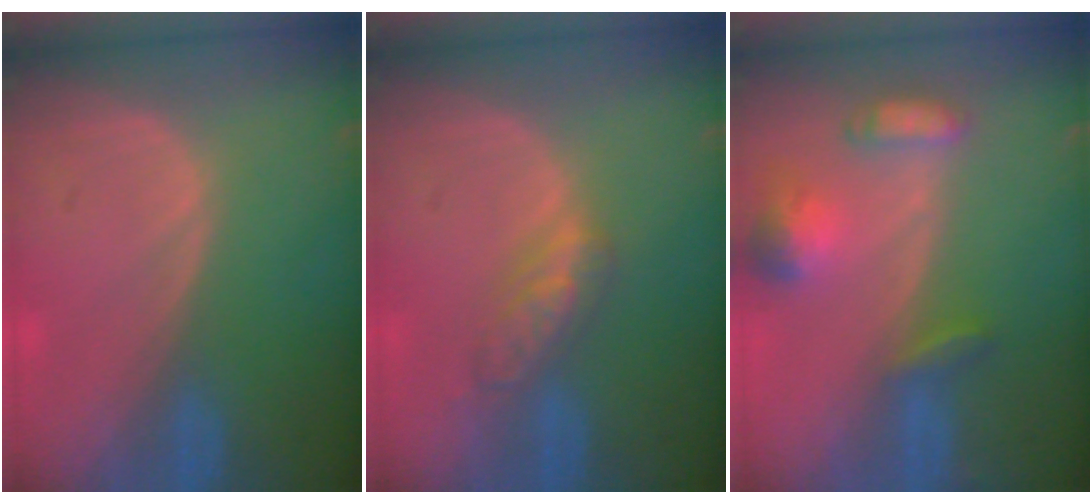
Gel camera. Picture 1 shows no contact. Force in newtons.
{"total": 4.5, "press": 4.5, "slide": 0.7}
{"total": 6.4, "press": 6.4, "slide": 0.5}